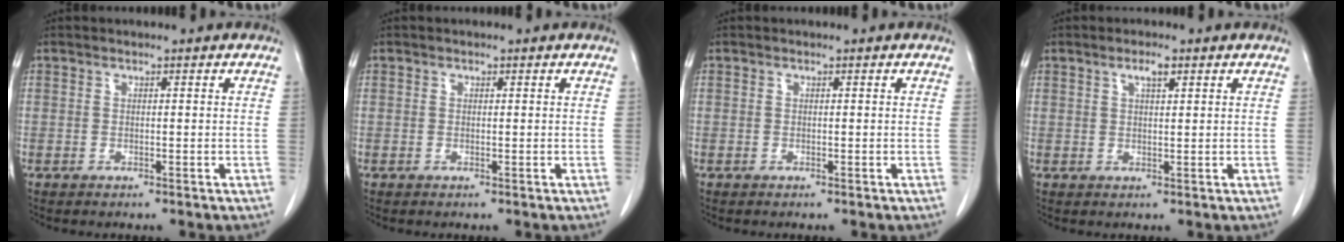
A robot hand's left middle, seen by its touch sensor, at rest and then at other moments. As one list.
[{"total": 0.0}, {"total": 0.0}, {"total": 2.3, "force": [1.3, 0.5, 1.8], "torque": [-0.034, 0.003, 0.023]}]